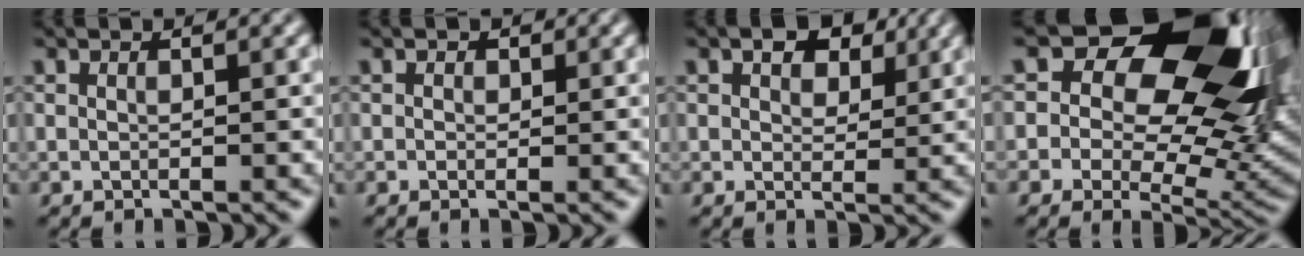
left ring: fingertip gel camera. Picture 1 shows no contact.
{"total": 0.6, "force": [0.4, 0.4, 0.0], "torque": [-0.001, 0.003, 0.009]}
{"total": 4.8, "force": [2.8, 2.7, 2.7], "torque": [-0.037, 0.014, 0.027]}
{"total": 16.3, "force": [6.9, 9.9, 10.9], "torque": [-0.156, 0.025, 0.120]}